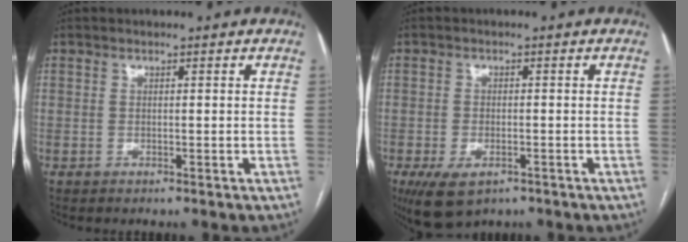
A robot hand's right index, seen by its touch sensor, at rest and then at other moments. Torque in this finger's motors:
{"motor_torque": [0.72, -0.53, 0.38, 0.09]}